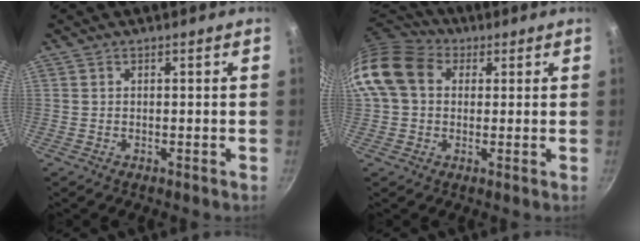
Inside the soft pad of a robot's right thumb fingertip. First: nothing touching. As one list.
[{"total": 13.0, "force": [2.6, 10.2, 7.6], "torque": [-0.132, 0.025, 0.031]}]